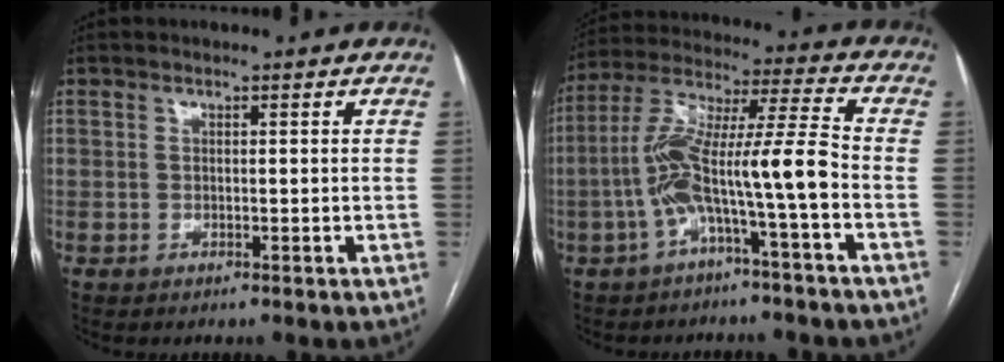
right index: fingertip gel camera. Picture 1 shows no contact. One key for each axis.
{"total": 12.0, "fx": -3.8, "fy": -0.2, "fz": 11.4, "tx": -0.224, "ty": 0.034, "tz": -0.073}